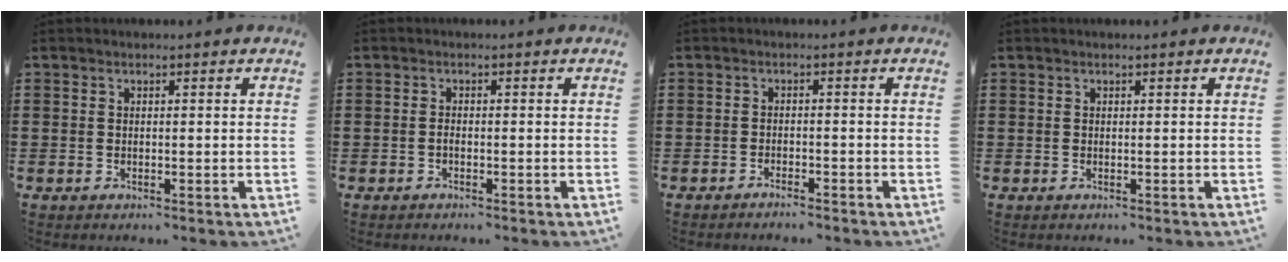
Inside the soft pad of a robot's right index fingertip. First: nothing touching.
{"total": 0.9, "force": [-0.6, 0.2, 0.6], "torque": [-0.015, -0.005, -0.010]}
{"total": 1.4, "force": [-1.4, 0.0, 0.1], "torque": [-0.008, 0.003, -0.029]}
{"total": 0.0}